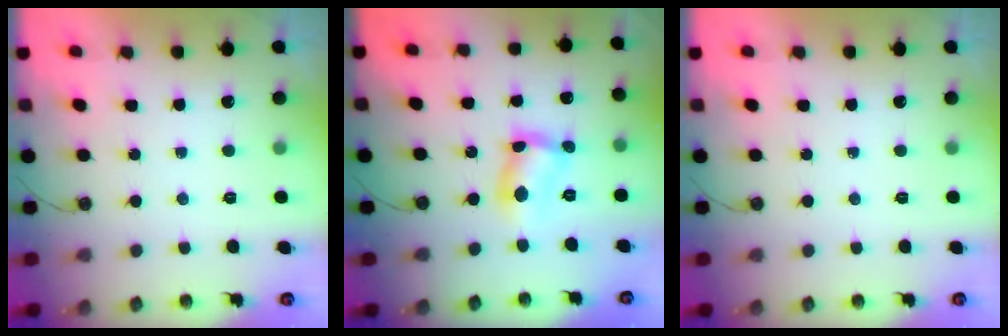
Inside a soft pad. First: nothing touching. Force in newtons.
{"total": 8.9, "press": 8.9, "slide": 0.4}
{"total": 0.0}